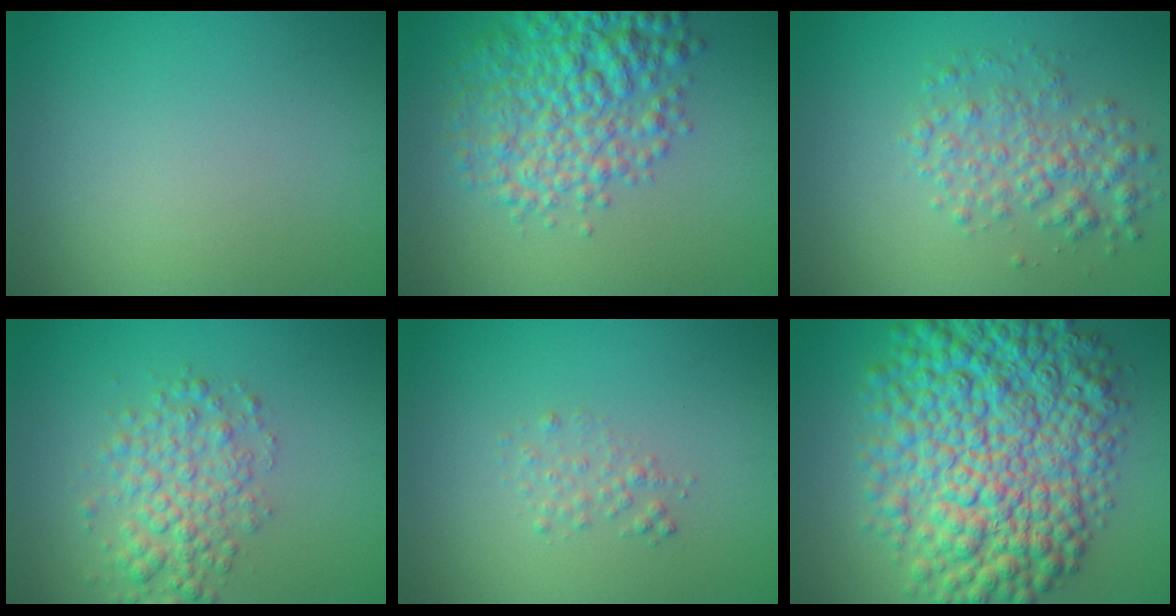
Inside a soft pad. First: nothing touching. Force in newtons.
{"total": 6.9, "press": 6.9, "slide": 0.1}
{"total": 3.4, "press": 3.4, "slide": 0.0}
{"total": 3.9, "press": 3.9, "slide": 0.1}
{"total": 1.2, "press": 1.2, "slide": 0.0}
{"total": 12.9, "press": 12.9, "slide": 0.0}